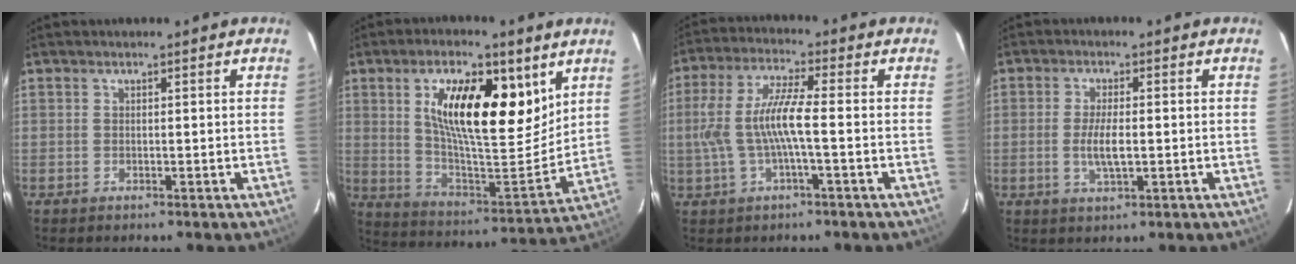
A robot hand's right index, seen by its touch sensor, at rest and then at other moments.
{"total": 19.7, "force": [8.4, 7.4, 16.1], "torque": [-0.270, 0.006, 0.147]}
{"total": 9.4, "force": [-1.2, 1.2, 9.3], "torque": [-0.195, 0.004, -0.017]}
{"total": 4.7, "force": [-0.7, 1.3, 4.4], "torque": [-0.088, -0.007, -0.011]}